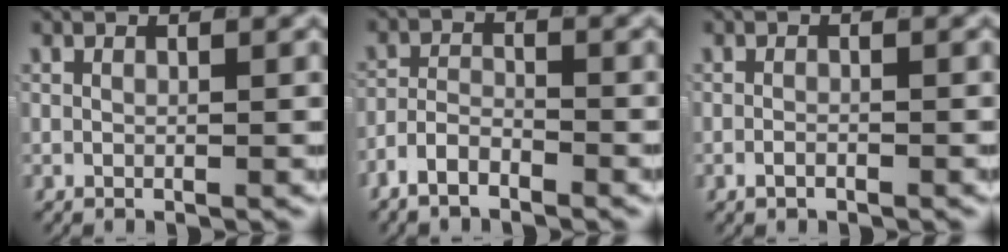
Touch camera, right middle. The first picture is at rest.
{"total": 3.1, "force": [-2.4, 1.5, 1.3], "torque": [-0.018, 0.001, -0.052]}
{"total": 1.1, "force": [-0.9, 0.3, 0.4], "torque": [-0.011, -0.002, -0.016]}